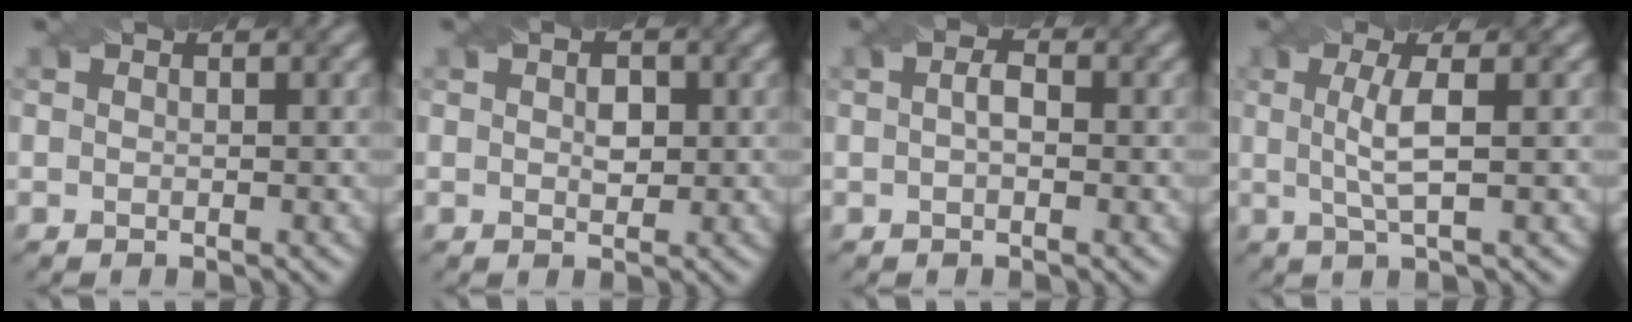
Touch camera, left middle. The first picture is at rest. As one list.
[{"total": 1.7, "force": [0.2, 1.1, 1.3], "torque": [-0.021, 0.000, 0.004]}, {"total": 1.8, "force": [0.1, 0.9, 1.5], "torque": [-0.024, 0.003, -0.003]}, {"total": 3.5, "force": [0.3, 0.8, 3.4], "torque": [-0.066, 0.001, 0.005]}]